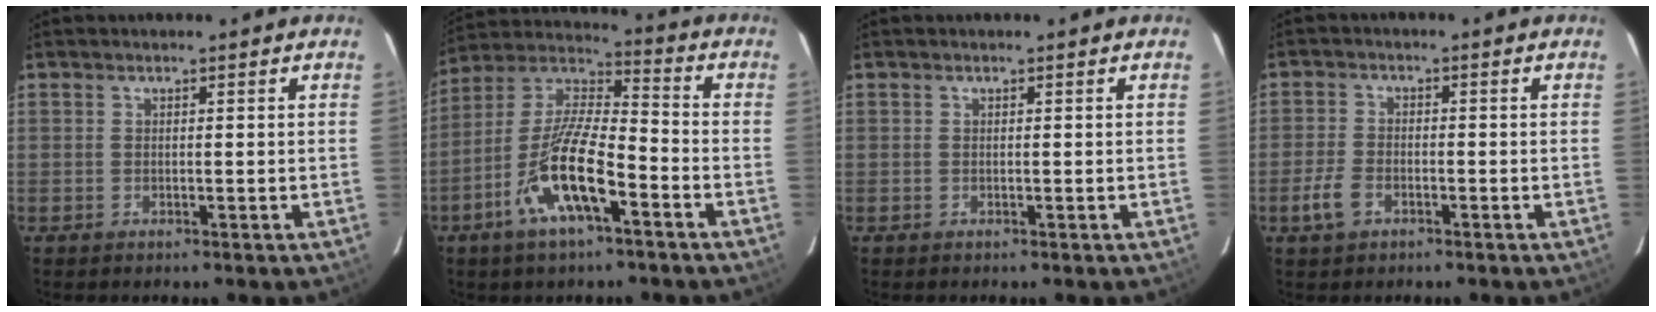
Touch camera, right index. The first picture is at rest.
{"total": 15.0, "force": [-7.0, 4.2, 12.6], "torque": [-0.256, -0.010, -0.137]}
{"total": 0.0}
{"total": 4.8, "force": [-2.6, 2.9, 2.8], "torque": [-0.071, -0.001, -0.050]}